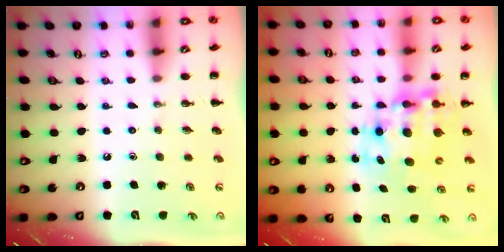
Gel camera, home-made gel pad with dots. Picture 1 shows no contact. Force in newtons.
{"total": 10.3, "press": 10.0, "slide": 2.8}